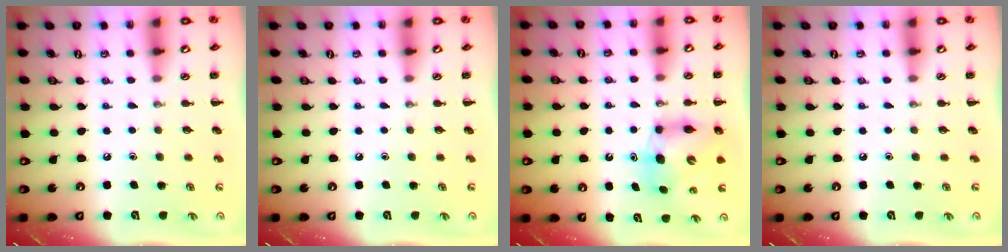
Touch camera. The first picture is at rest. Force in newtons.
{"total": 0.0}
{"total": 6.7, "press": 6.6, "slide": 1.1}
{"total": 0.0}